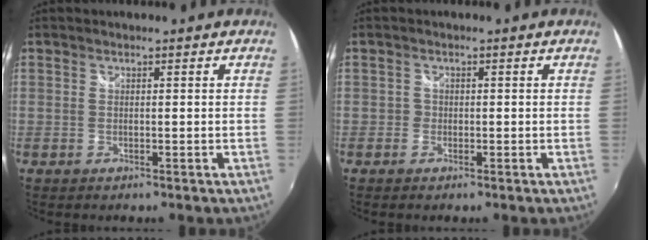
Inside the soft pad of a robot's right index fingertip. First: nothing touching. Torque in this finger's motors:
{"motor_torque": [0.14, -0.04, 0.04, 0.00]}